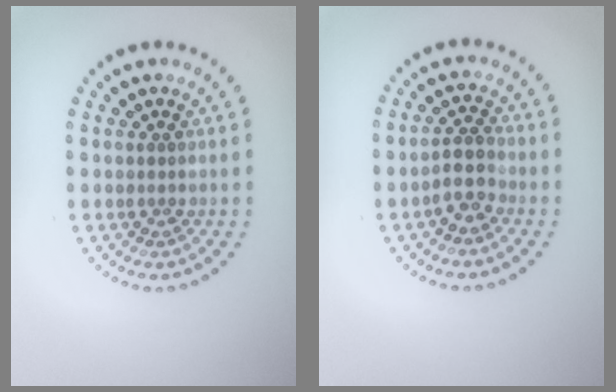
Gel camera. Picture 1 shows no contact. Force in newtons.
{"total": 2.6, "press": 2.3, "slide": 1.3}